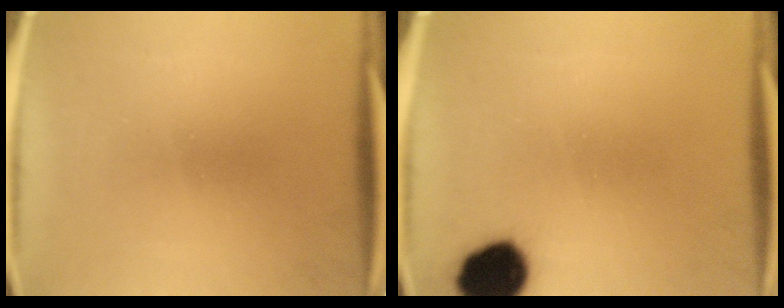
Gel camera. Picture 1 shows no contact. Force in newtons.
{"total": 12.4}